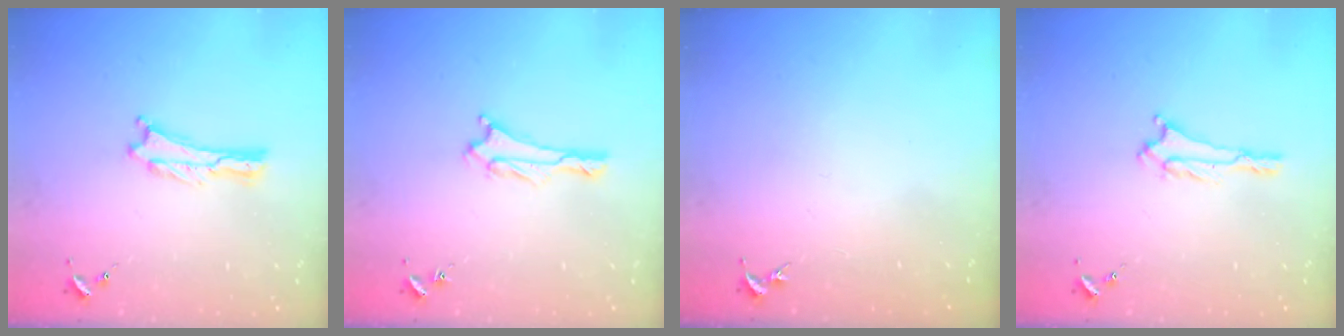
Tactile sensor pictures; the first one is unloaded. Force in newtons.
{"total": 1.7, "press": 1.6, "slide": 0.3}
{"total": 0.0}
{"total": 0.8, "press": 0.8, "slide": 0.1}